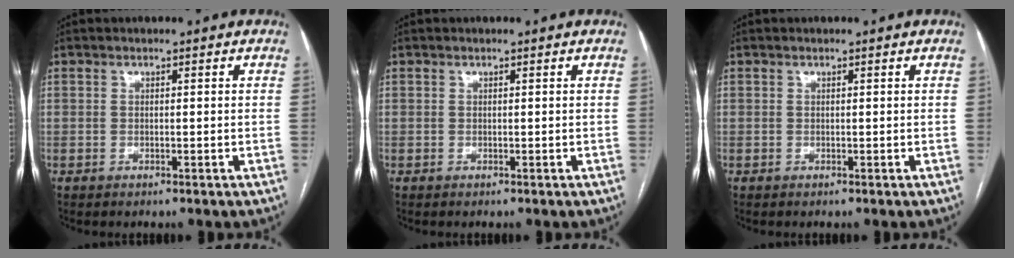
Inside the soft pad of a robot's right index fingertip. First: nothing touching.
{"total": 0.0}
{"total": 0.0}